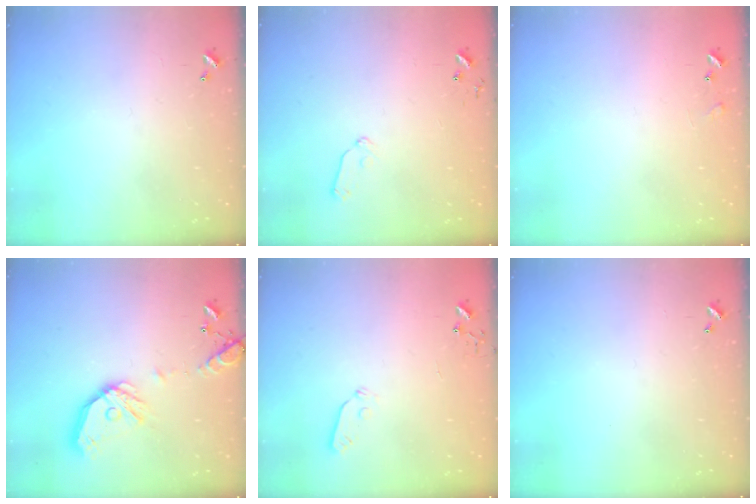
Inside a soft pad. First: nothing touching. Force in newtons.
{"total": 6.5, "press": 6.4, "slide": 1.0}
{"total": 5.9, "press": 5.9, "slide": 0.9}
{"total": 15.7, "press": 15.4, "slide": 2.5}
{"total": 3.7, "press": 3.7, "slide": 0.4}
{"total": 0.0}